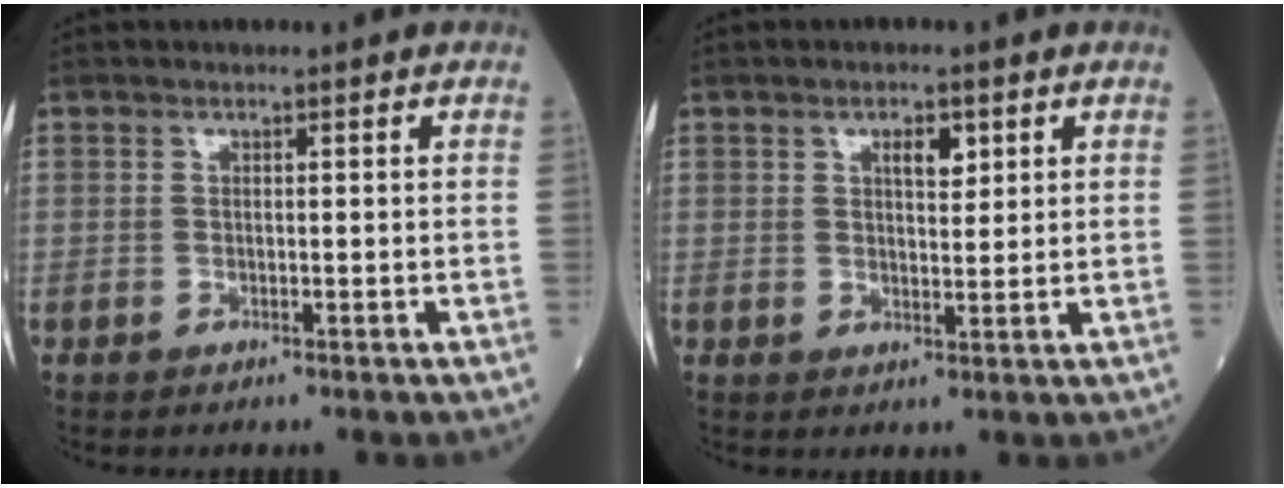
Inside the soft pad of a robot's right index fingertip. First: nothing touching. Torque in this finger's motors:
{"motor_torque": [0.00, 0.00, 0.03, 0.02]}